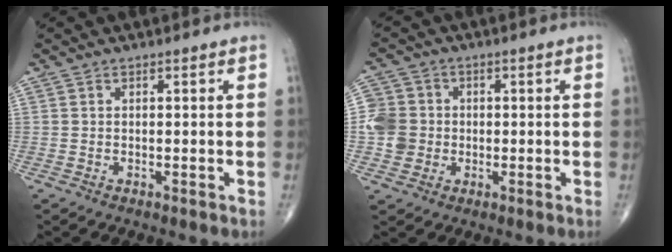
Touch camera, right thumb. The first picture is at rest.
{"total": 7.0, "force": [-0.7, 6.7, 2.0], "torque": [-0.020, 0.010, -0.016]}